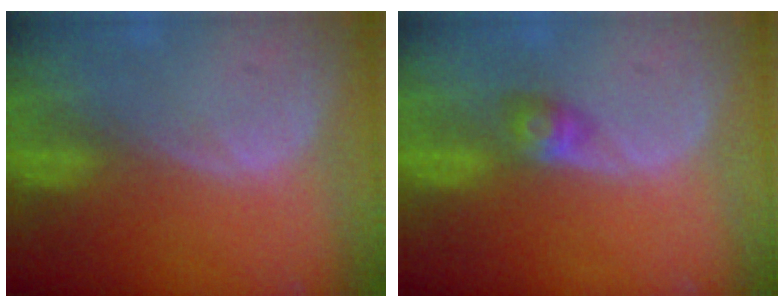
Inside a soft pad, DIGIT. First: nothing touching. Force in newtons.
{"total": 2.8, "press": 2.6, "slide": 1.2}